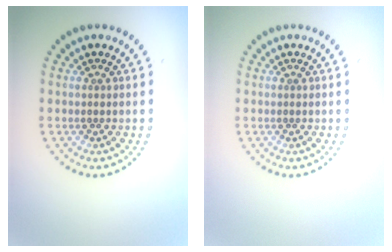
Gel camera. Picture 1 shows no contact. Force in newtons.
{"total": 0.0}